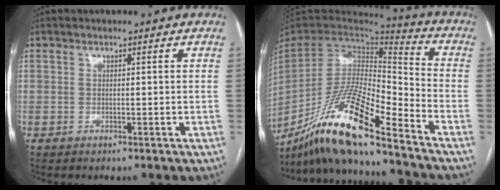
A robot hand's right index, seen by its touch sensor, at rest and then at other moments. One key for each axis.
{"total": 19.7, "fx": -14.7, "fy": 1.3, "fz": 13.1, "tx": -0.275, "ty": -0.024, "tz": -0.276}